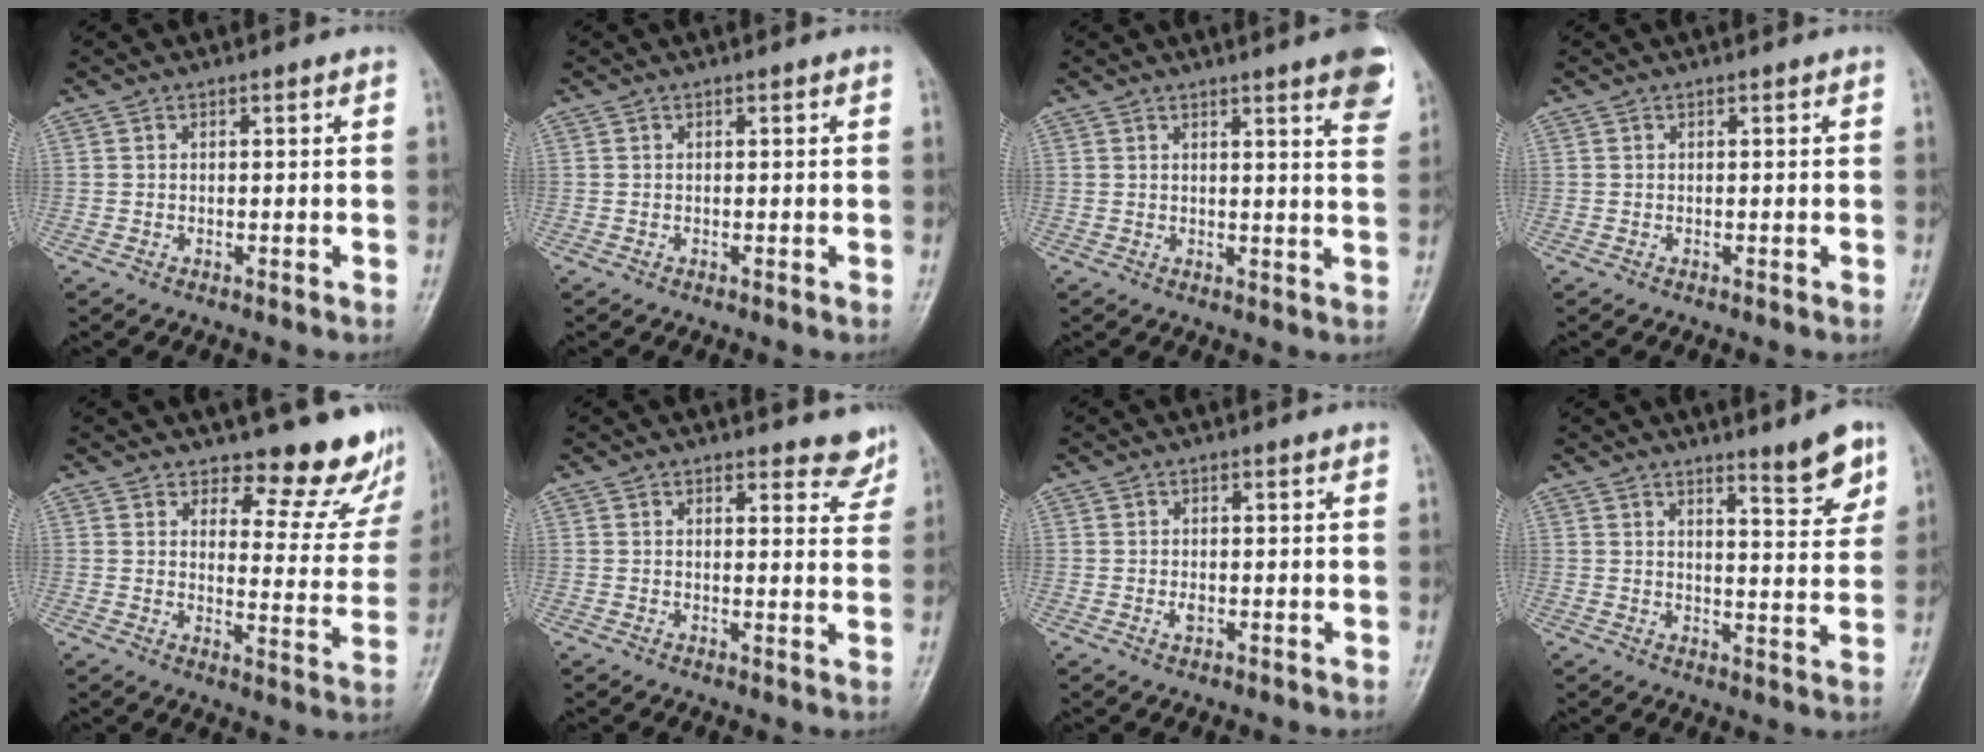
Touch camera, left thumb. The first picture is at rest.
{"total": 0.0}
{"total": 8.1, "force": [5.1, 0.9, 6.3], "torque": [-0.063, -0.019, 0.052]}
{"total": 0.0}
{"total": 12.5, "force": [11.2, 4.6, 3.3], "torque": [0.006, -0.101, 0.125]}
{"total": 4.7, "force": [4.3, 1.6, 1.1], "torque": [0.016, -0.031, 0.038]}
{"total": 1.3, "force": [-0.1, 0.8, 1.0], "torque": [-0.016, -0.002, -0.001]}
{"total": 7.1, "force": [5.0, 1.2, 4.9], "torque": [-0.056, -0.040, 0.070]}